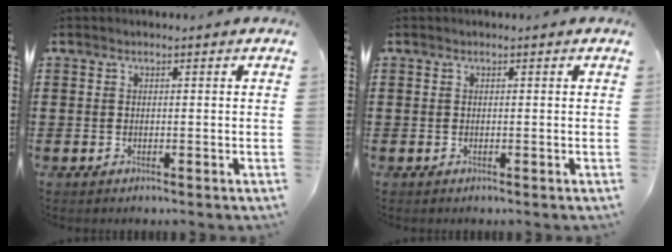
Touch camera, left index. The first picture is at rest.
{"total": 0.0}